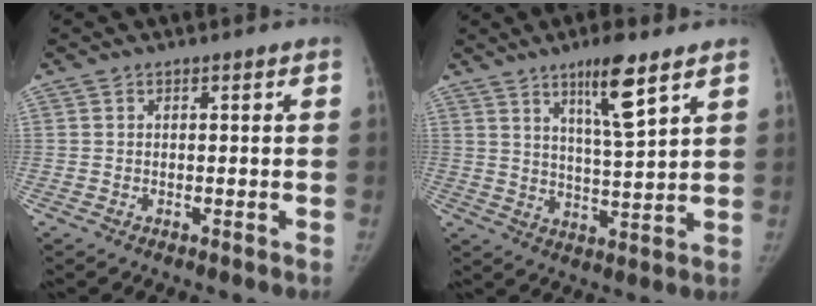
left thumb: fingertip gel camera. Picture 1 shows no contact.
{"total": 9.6, "force": [5.9, 1.2, 7.5], "torque": [-0.125, -0.039, 0.103]}